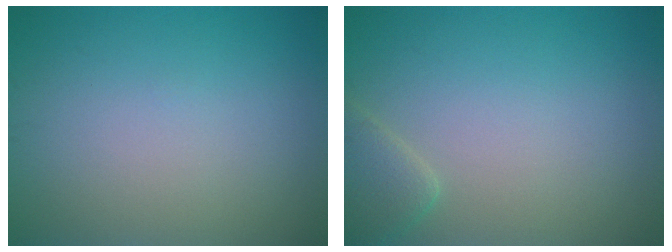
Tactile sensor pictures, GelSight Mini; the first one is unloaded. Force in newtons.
{"total": 2.2, "press": 2.2, "slide": 0.1}